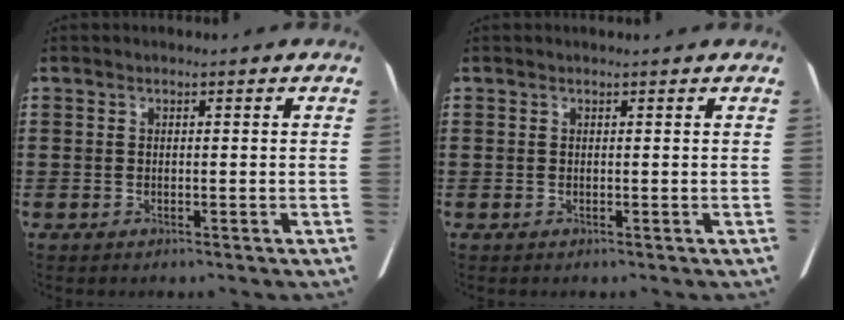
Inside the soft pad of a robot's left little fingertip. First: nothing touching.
{"total": 0.0}